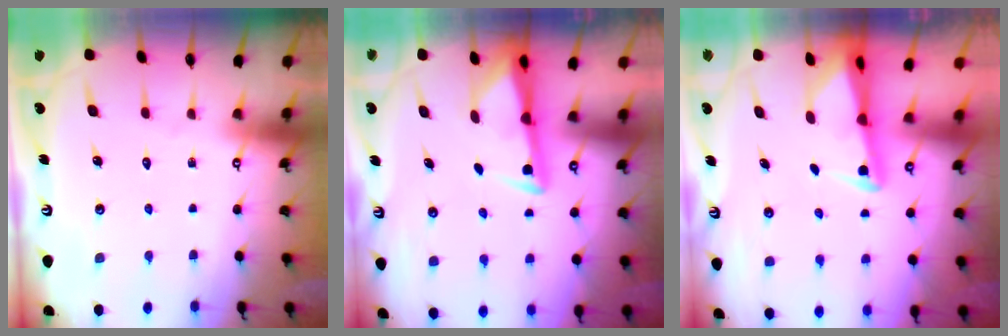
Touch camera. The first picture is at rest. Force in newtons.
{"total": 3.0, "press": 2.9, "slide": 0.5}
{"total": 2.4, "press": 2.3, "slide": 0.5}